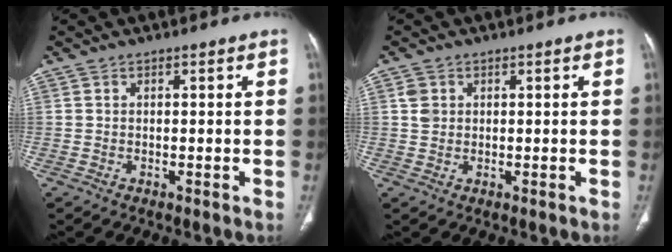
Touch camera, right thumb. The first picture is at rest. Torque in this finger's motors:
{"motor_torque": [0.14, 0.06, 0.04, 0.62, -0.02]}